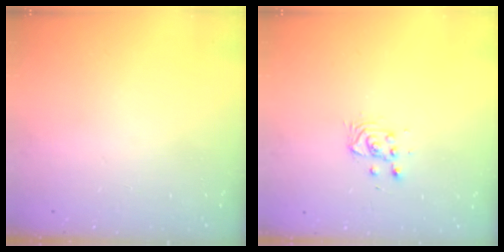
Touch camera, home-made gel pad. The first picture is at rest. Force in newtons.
{"total": 3.1, "press": 3.1, "slide": 0.3}